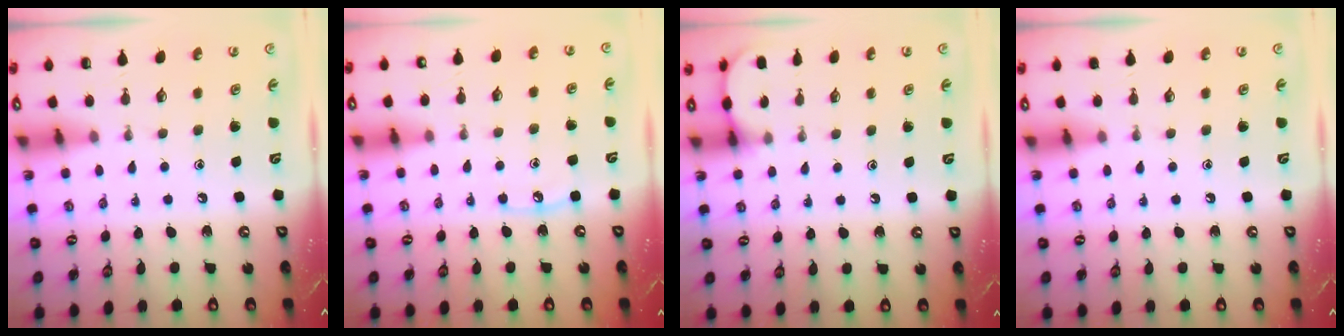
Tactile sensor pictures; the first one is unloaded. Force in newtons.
{"total": 4.2, "press": 4.1, "slide": 0.5}
{"total": 3.8, "press": 3.8, "slide": 0.5}
{"total": 0.0}